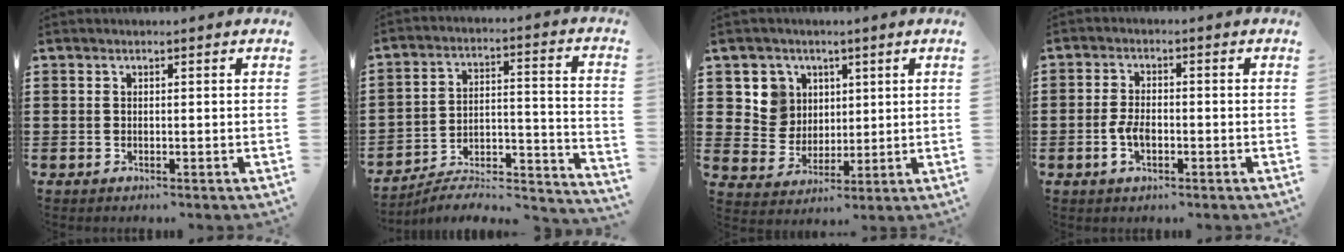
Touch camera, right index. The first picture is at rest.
{"total": 5.1, "force": [-4.5, 1.6, 1.7], "torque": [-0.029, 0.000, -0.091]}
{"total": 7.1, "force": [2.9, 6.5, 0.6], "torque": [-0.043, 0.008, 0.056]}
{"total": 3.3, "force": [-1.1, 1.6, 2.7], "torque": [-0.067, -0.005, -0.022]}